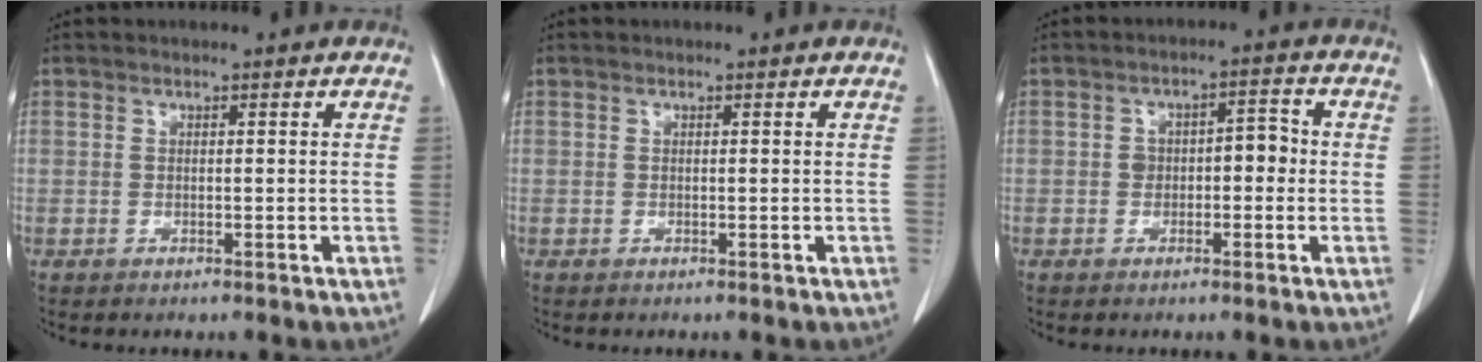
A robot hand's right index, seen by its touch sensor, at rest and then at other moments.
{"total": 0.0}
{"total": 4.4, "force": [-0.3, 2.5, 3.6], "torque": [-0.053, 0.026, -0.003]}